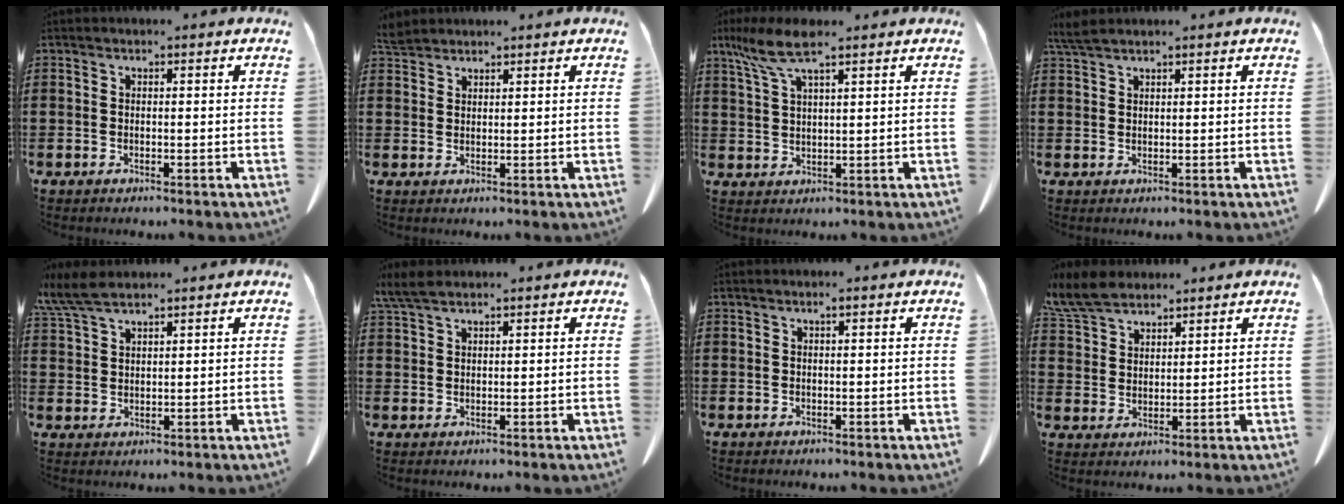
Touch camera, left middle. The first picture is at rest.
{"total": 2.7, "force": [2.6, 0.7, 0.6], "torque": [-0.021, 0.000, 0.050]}
{"total": 6.7, "force": [4.1, 1.5, 5.1], "torque": [-0.116, -0.005, 0.072]}
{"total": 2.2, "force": [1.8, 0.3, 1.3], "torque": [-0.029, 0.000, 0.035]}
{"total": 5.3, "force": [4.3, 1.3, 2.8], "torque": [-0.074, -0.006, 0.079]}
{"total": 3.5, "force": [2.8, 0.9, 2.0], "torque": [-0.046, 0.002, 0.052]}
{"total": 0.7, "force": [0.4, 0.0, 0.6], "torque": [-0.012, 0.000, 0.007]}
{"total": 6.9, "force": [5.9, 2.7, 2.5], "torque": [-0.072, -0.006, 0.111]}